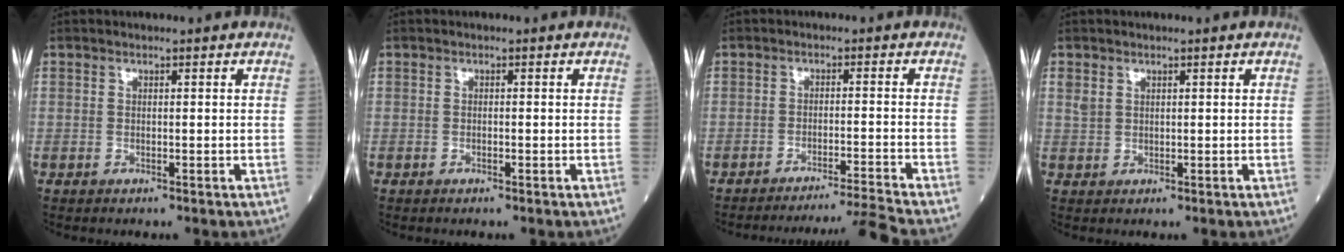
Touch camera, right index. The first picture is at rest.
{"total": 0.0}
{"total": 8.7, "force": [-7.5, -4.3, 0.8], "torque": [-0.005, -0.012, -0.114]}
{"total": 1.4, "force": [0.9, 1.0, 0.5], "torque": [-0.012, 0.009, 0.021]}